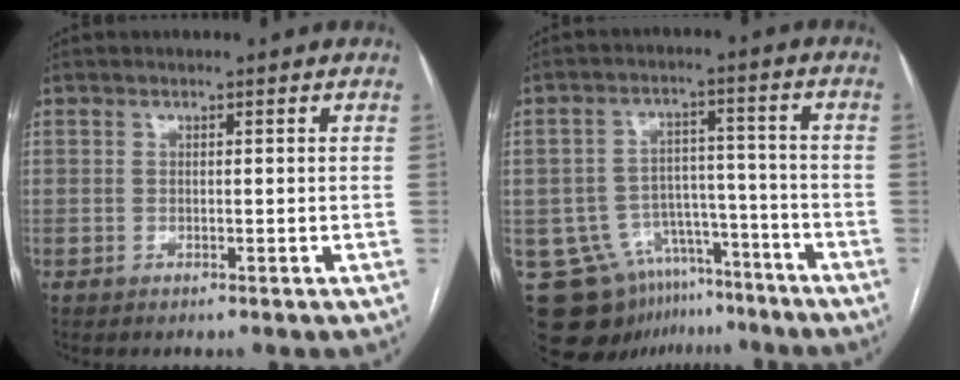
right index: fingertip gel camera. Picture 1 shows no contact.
{"total": 12.0, "force": [-10.2, 6.2, 0.7], "torque": [-0.010, 0.051, -0.149]}